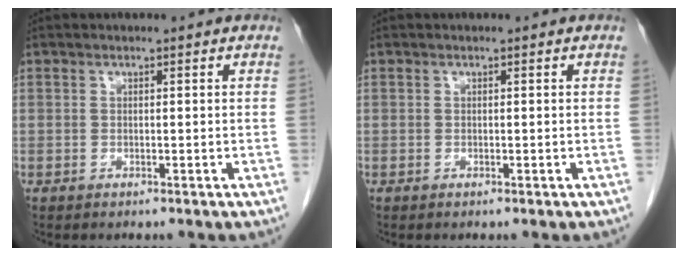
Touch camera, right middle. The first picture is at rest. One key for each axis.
{"total": 0.0}